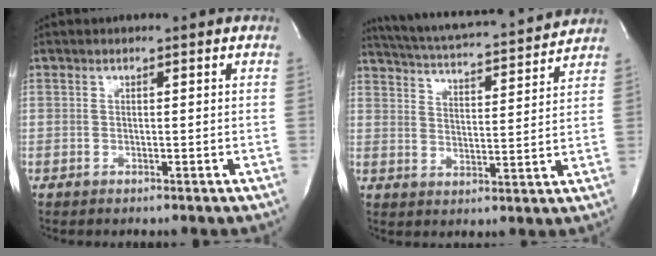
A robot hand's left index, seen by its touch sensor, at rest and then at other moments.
{"total": 16.5, "force": [15.4, 1.4, 5.7], "torque": [-0.100, 0.003, 0.223]}